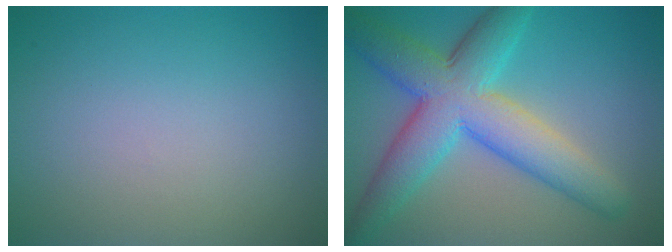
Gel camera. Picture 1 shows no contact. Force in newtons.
{"total": 9.0, "press": 9.0, "slide": 0.0}